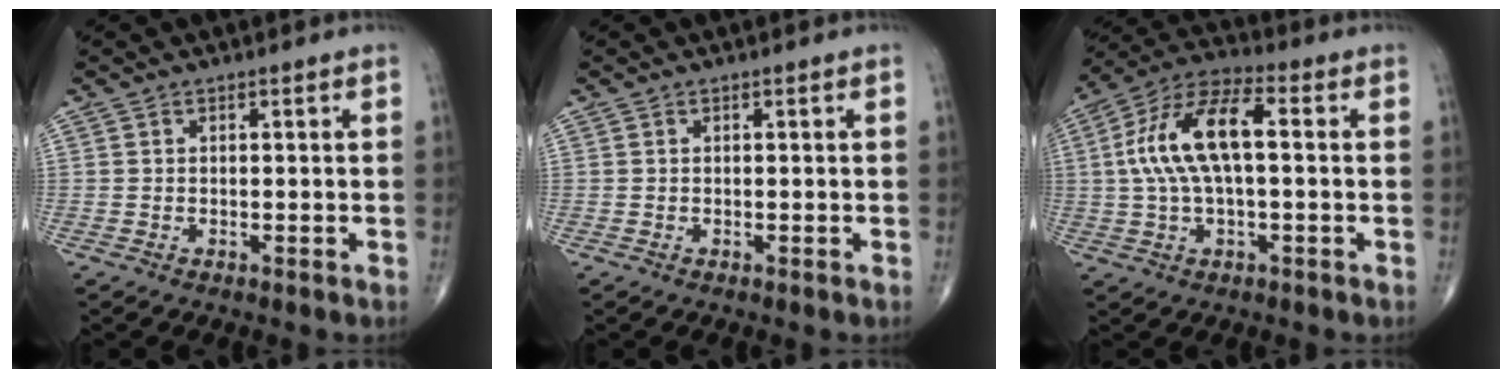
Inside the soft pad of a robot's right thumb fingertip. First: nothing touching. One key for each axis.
{"total": 0.0}
{"total": 14.2, "fx": 1.3, "fy": 6.2, "fz": 12.7, "tx": -0.258, "ty": 0.039, "tz": 0.019}